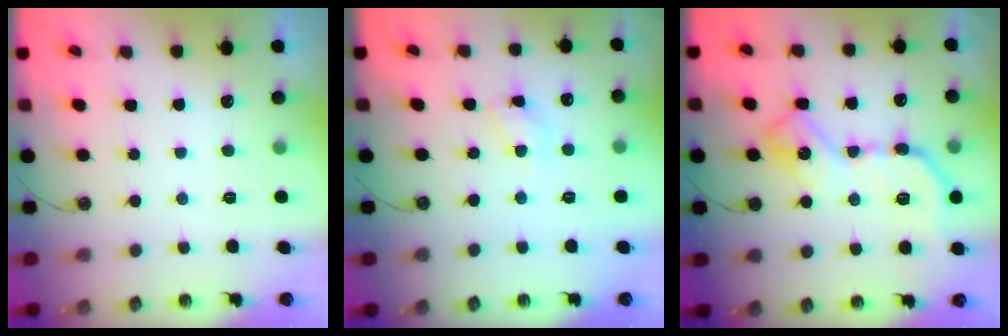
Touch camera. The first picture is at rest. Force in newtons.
{"total": 6.7, "press": 6.6, "slide": 0.5}
{"total": 16.9, "press": 16.9, "slide": 0.4}